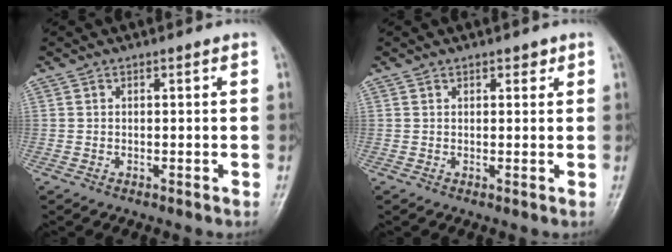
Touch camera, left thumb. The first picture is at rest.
{"total": 1.5, "force": [1.0, 0.9, 0.6], "torque": [0.007, -0.004, 0.010]}